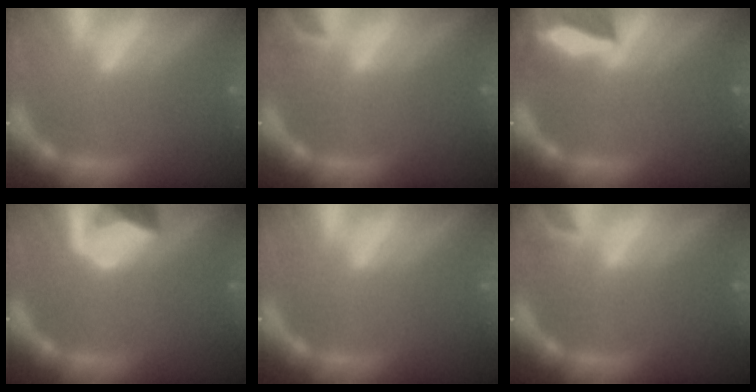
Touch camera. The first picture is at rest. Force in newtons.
{"total": 1.9}
{"total": 9.4}
{"total": 5.4}
{"total": 0.0}
{"total": 1.9}